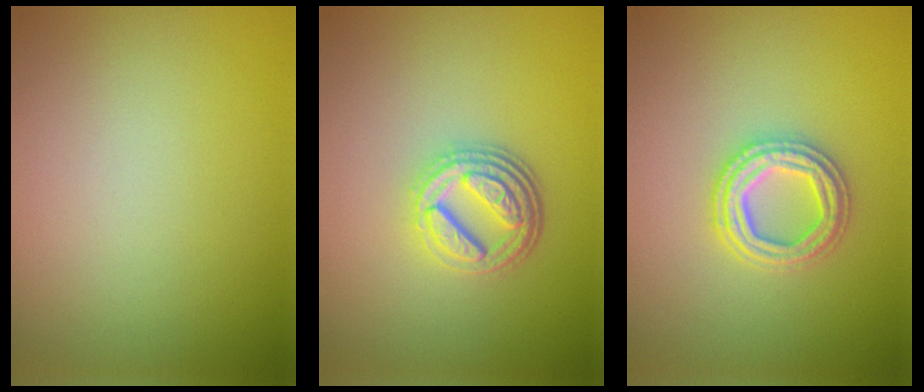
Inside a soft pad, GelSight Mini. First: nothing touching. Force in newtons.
{"total": 4.8, "press": 3.5, "slide": 3.3}
{"total": 3.4, "press": 3.3, "slide": 0.7}